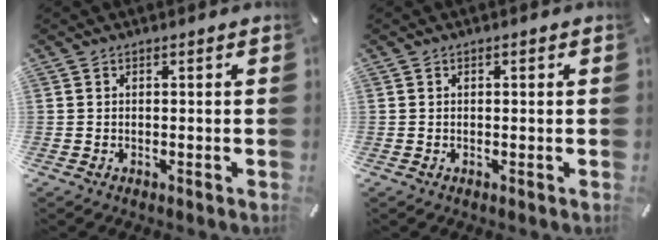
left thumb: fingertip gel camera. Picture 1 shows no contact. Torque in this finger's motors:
{"motor_torque": [0.11, 0.11, 0.07, -0.05, -0.01]}